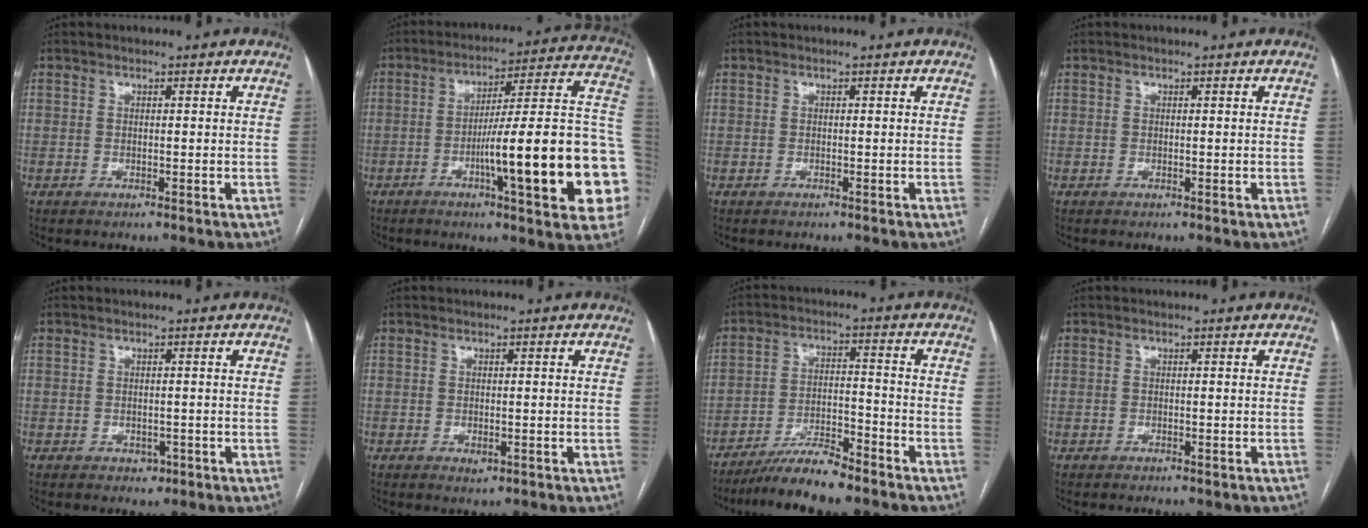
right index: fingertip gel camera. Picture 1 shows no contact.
{"total": 24.2, "force": [-5.7, 1.8, 23.4], "torque": [-0.232, 0.016, -0.080]}
{"total": 0.0}
{"total": 0.0}
{"total": 1.5, "force": [-0.7, 1.2, 0.6], "torque": [-0.005, 0.004, -0.005]}
{"total": 1.2, "force": [-0.5, 0.6, 0.8], "torque": [-0.012, -0.001, -0.003]}
{"total": 8.3, "force": [-7.1, 0.8, 4.1], "torque": [-0.072, -0.009, -0.127]}
{"total": 1.9, "force": [-1.5, 0.9, 0.8], "torque": [-0.009, -0.001, -0.013]}